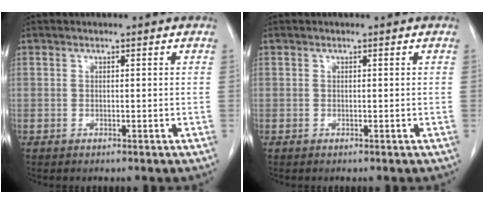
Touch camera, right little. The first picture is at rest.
{"total": 0.0}